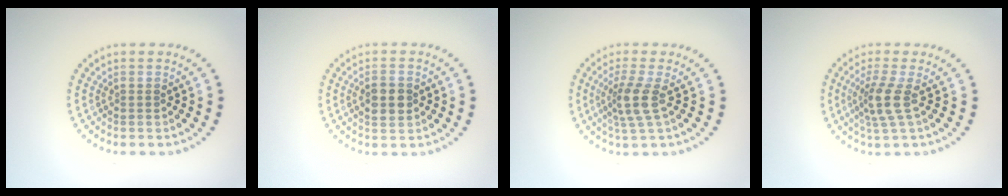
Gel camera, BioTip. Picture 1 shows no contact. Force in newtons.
{"total": 2.6, "press": 2.6, "slide": 0.1}
{"total": 3.0, "press": 2.3, "slide": 1.9}
{"total": 2.8, "press": 2.2, "slide": 1.8}